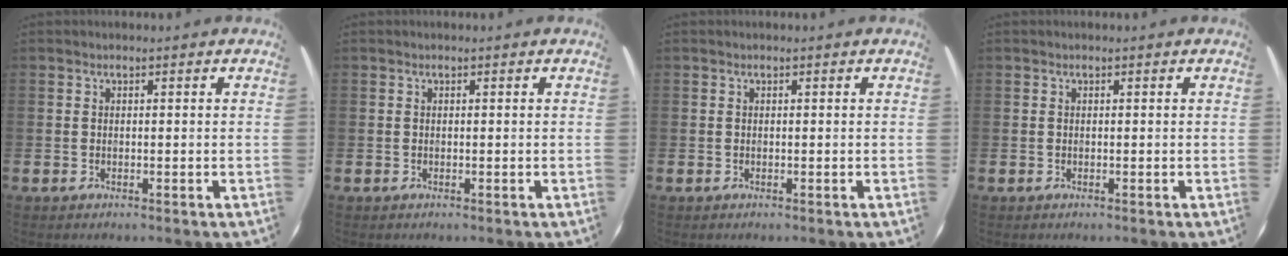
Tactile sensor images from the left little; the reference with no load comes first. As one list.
[{"total": 0.0}, {"total": 0.0}, {"total": 0.0}]